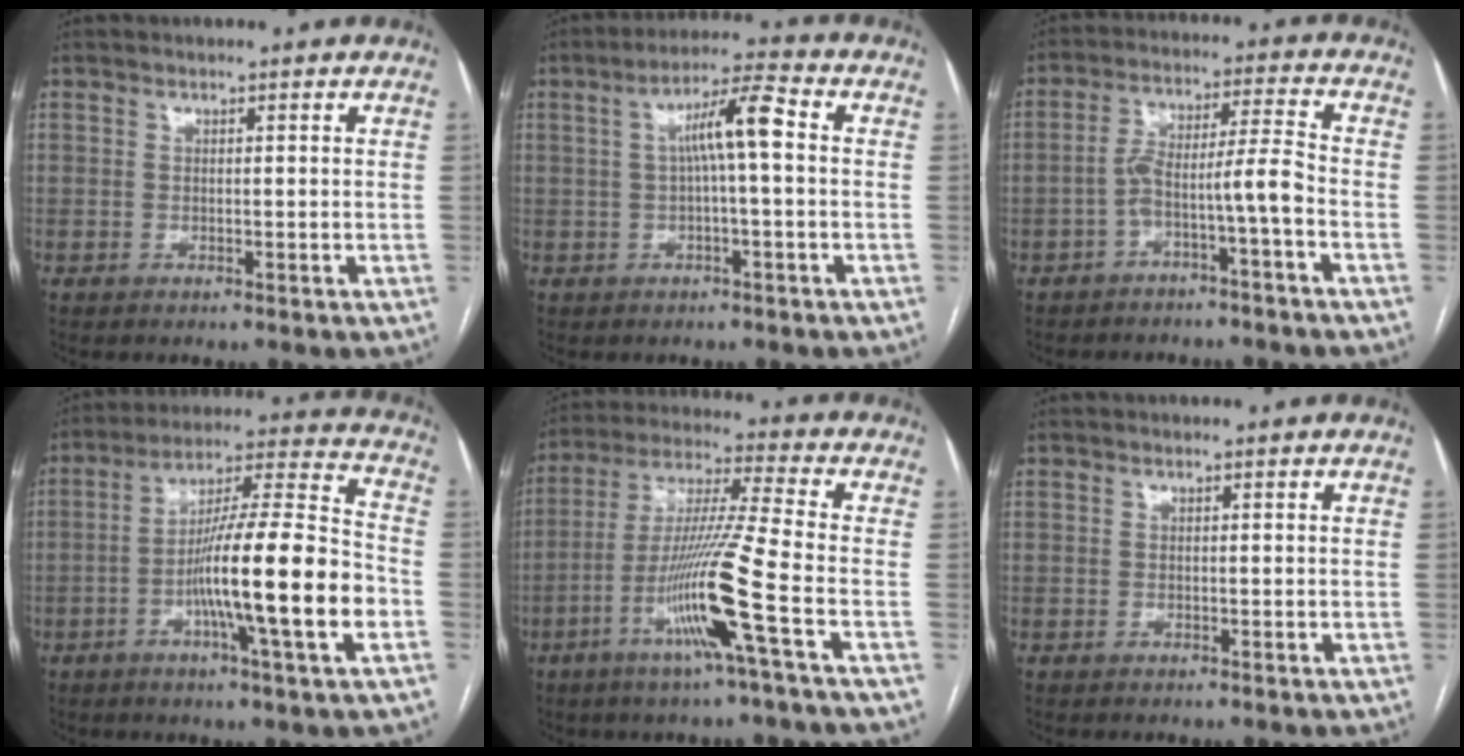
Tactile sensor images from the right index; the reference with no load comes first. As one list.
[{"total": 7.3, "force": [0.7, 0.6, 7.2], "torque": [-0.124, 0.025, 0.009]}, {"total": 6.8, "force": [-3.2, -0.4, 6.0], "torque": [-0.107, 0.032, -0.051]}, {"total": 18.2, "force": [-4.9, 0.2, 17.5], "torque": [-0.289, 0.002, -0.085]}, {"total": 14.2, "force": [-5.4, -1.9, 13.0], "torque": [-0.254, -0.013, -0.108]}, {"total": 0.0}]